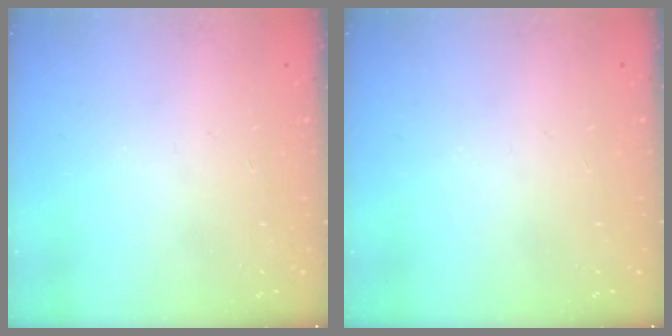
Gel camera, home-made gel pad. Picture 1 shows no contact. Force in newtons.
{"total": 0.0}